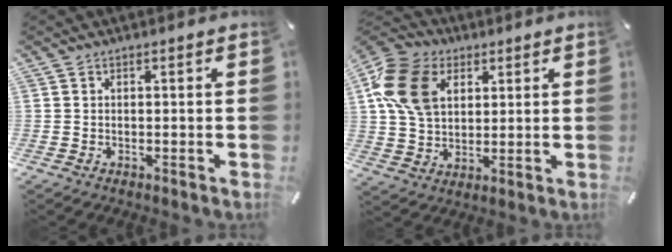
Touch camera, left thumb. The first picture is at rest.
{"total": 16.3, "force": [5.1, 12.1, 9.7], "torque": [-0.231, 0.009, 0.093]}